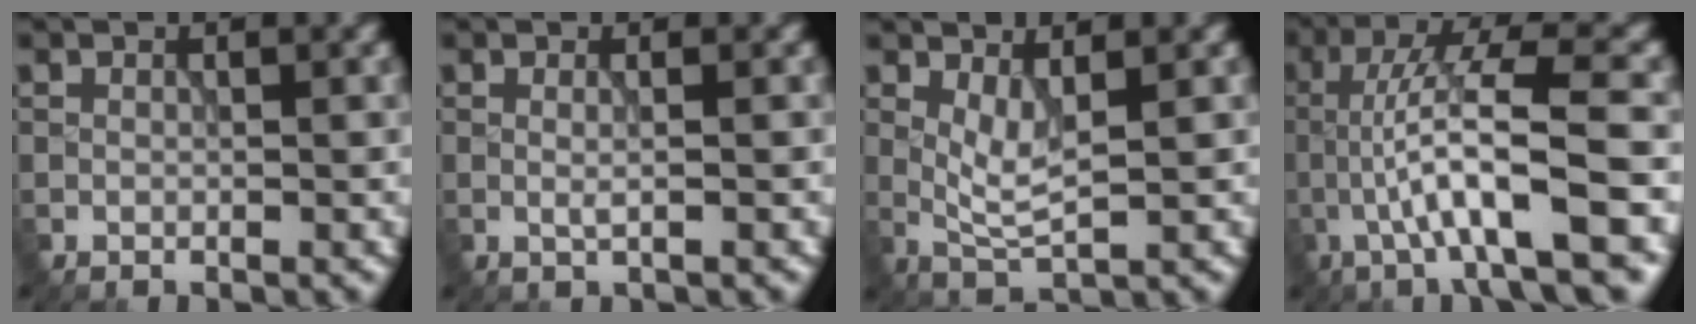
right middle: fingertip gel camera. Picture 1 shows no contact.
{"total": 1.2, "force": [0.1, 0.3, 1.1], "torque": [-0.018, -0.001, -0.005]}
{"total": 2.6, "force": [0.9, 0.6, 2.4], "torque": [-0.051, -0.011, 0.022]}
{"total": 9.5, "force": [-2.2, 1.9, 9.1], "torque": [-0.145, 0.019, -0.042]}